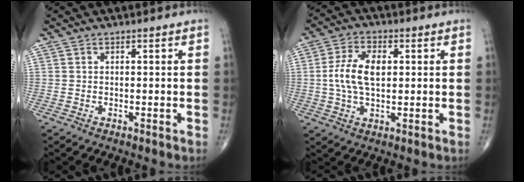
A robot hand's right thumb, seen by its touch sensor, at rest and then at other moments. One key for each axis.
{"total": 8.7, "fx": 0.8, "fy": 4.7, "fz": 7.3, "tx": -0.147, "ty": 0.009, "tz": 0.015}